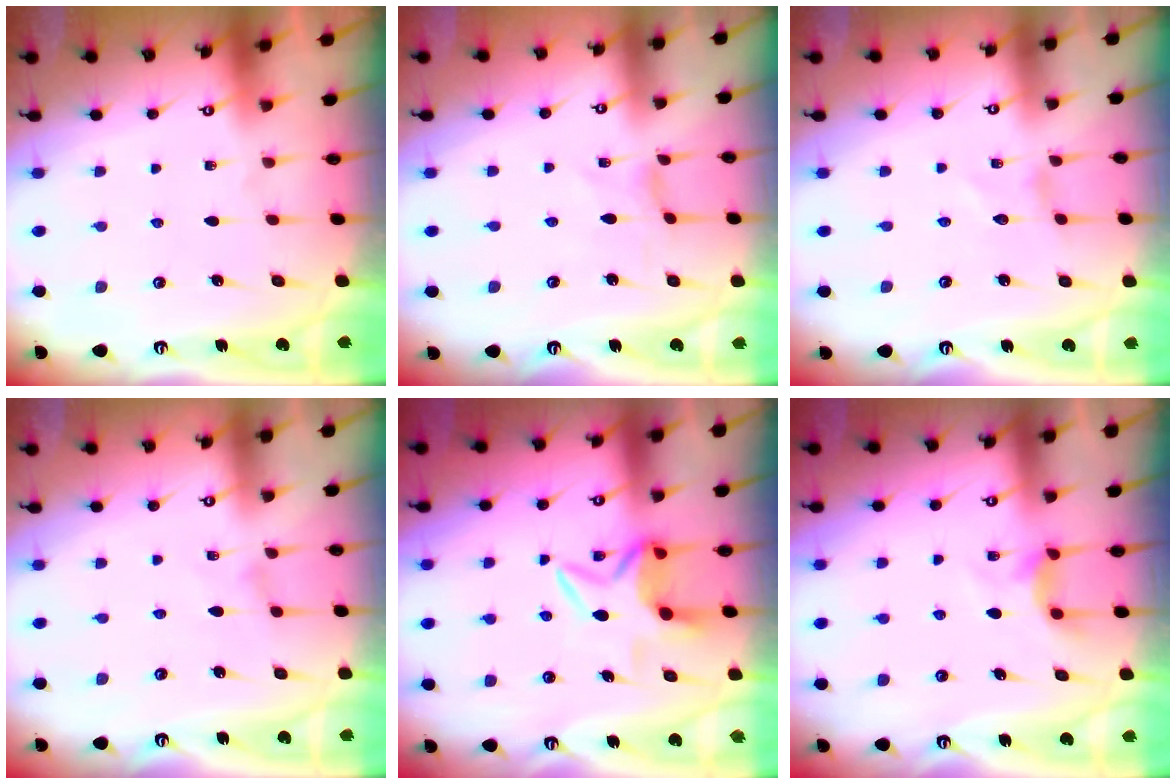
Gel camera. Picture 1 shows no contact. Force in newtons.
{"total": 0.0}
{"total": 0.0}
{"total": 0.5, "press": 0.5, "slide": 0.1}
{"total": 8.3, "press": 8.3, "slide": 1.0}
{"total": 5.0, "press": 5.0, "slide": 0.6}